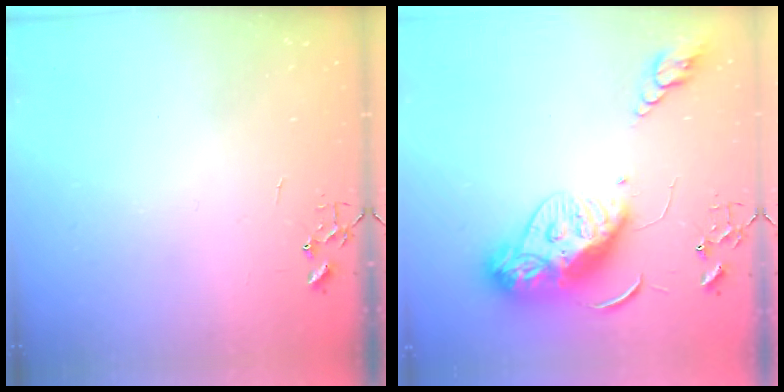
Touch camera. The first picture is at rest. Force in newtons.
{"total": 14.4, "press": 14.4, "slide": 1.3}